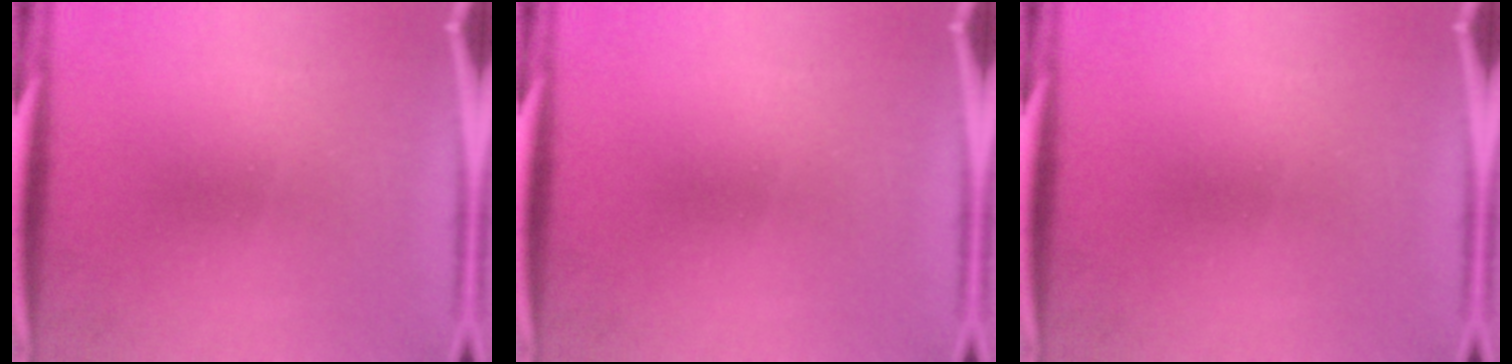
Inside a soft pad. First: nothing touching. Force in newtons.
{"total": 0.0}
{"total": 0.0}